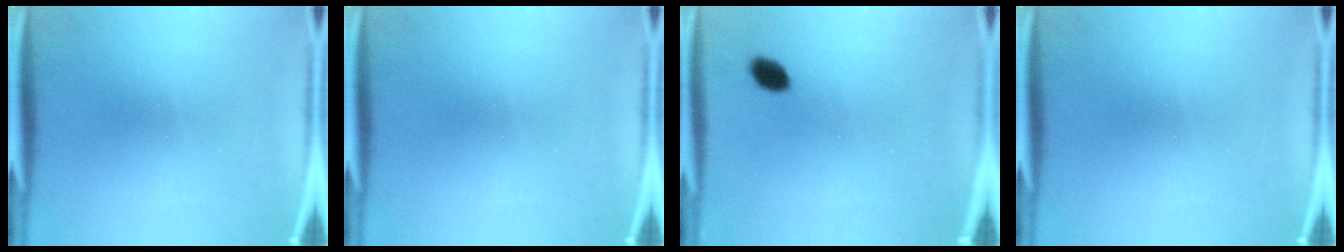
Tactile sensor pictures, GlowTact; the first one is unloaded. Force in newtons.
{"total": 0.0}
{"total": 3.1}
{"total": 0.0}